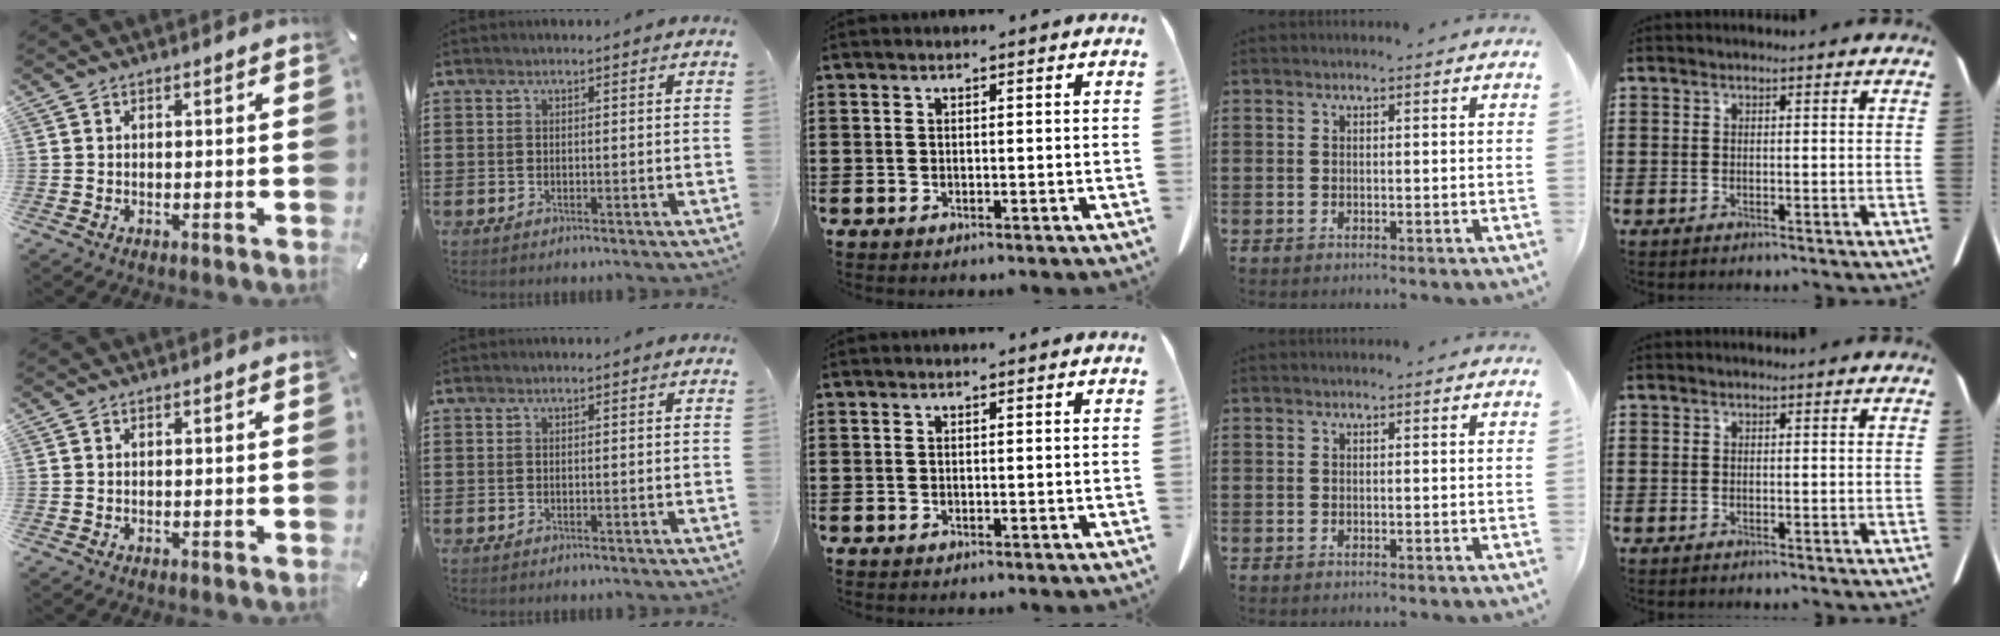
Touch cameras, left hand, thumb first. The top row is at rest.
{}